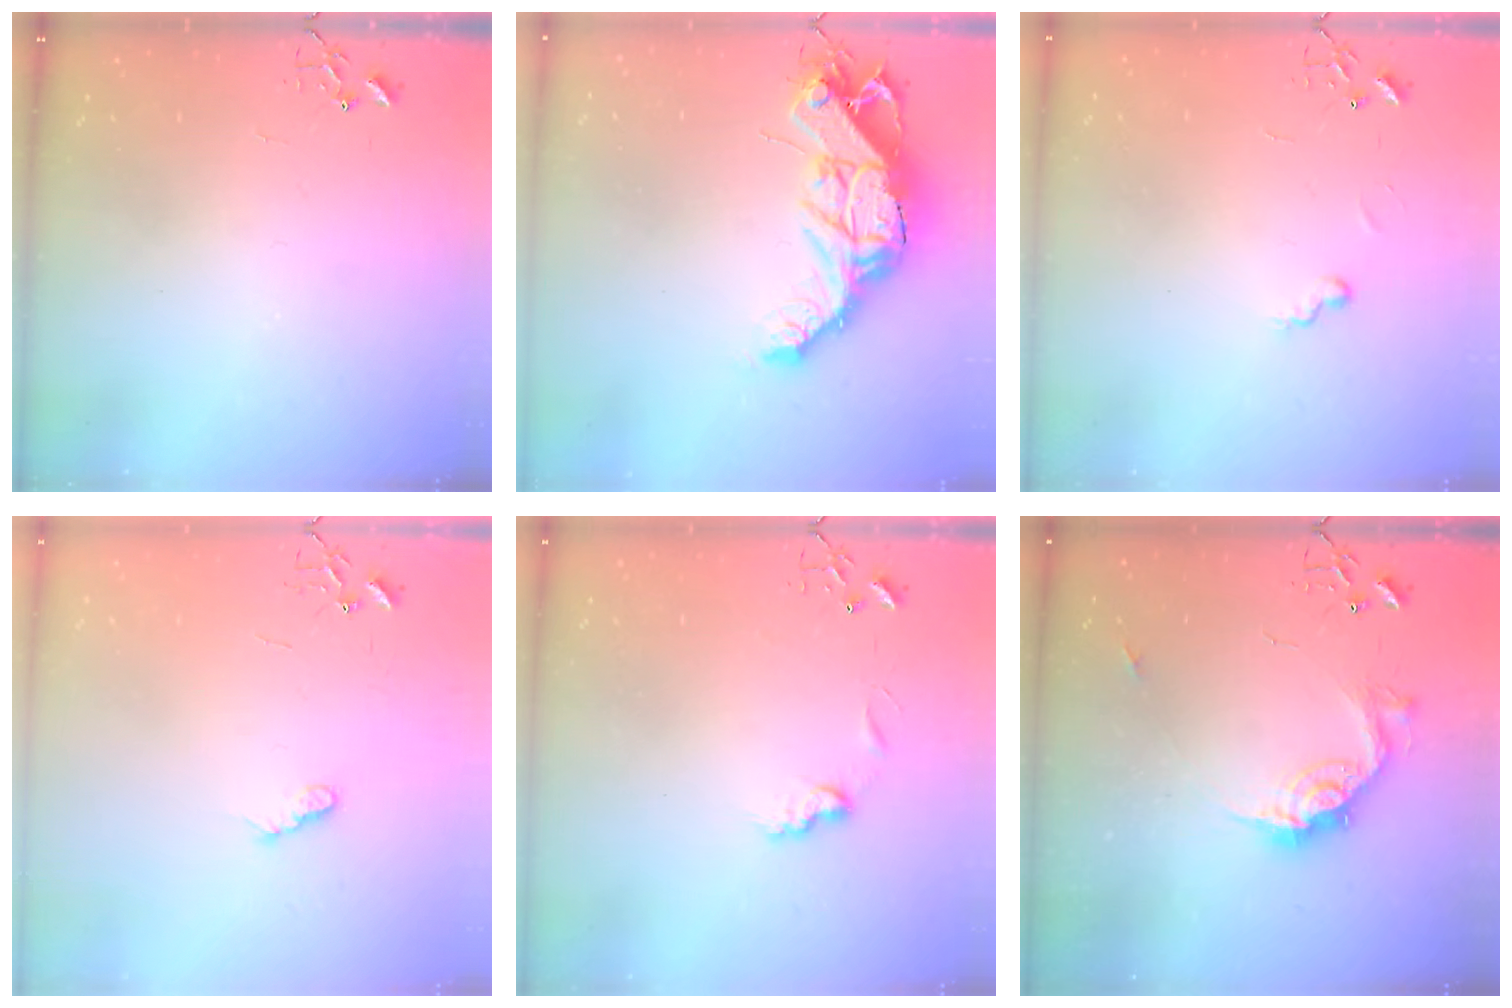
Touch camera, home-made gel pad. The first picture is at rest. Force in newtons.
{"total": 17.7, "press": 17.6, "slide": 1.5}
{"total": 5.9, "press": 5.8, "slide": 0.6}
{"total": 7.2, "press": 7.1, "slide": 0.7}
{"total": 7.6, "press": 7.6, "slide": 0.7}
{"total": 14.2, "press": 14.2, "slide": 1.3}